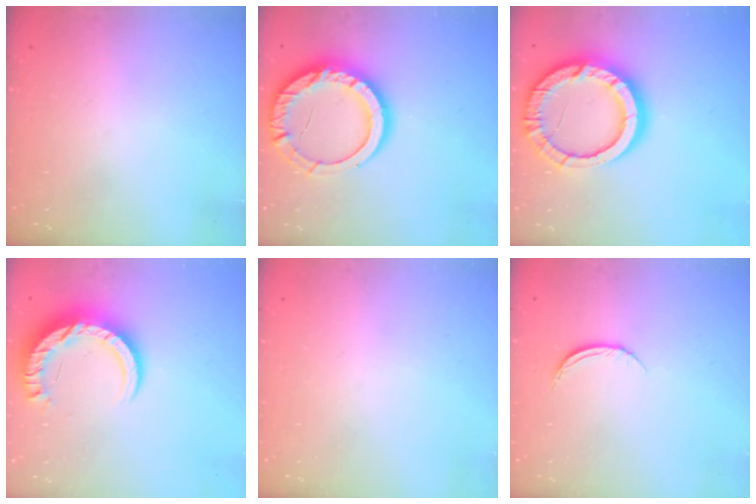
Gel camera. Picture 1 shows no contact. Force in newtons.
{"total": 16.9, "press": 16.8, "slide": 1.5}
{"total": 17.9, "press": 17.9, "slide": 1.7}
{"total": 11.9, "press": 11.8, "slide": 0.9}
{"total": 0.0}
{"total": 5.0, "press": 4.9, "slide": 0.6}